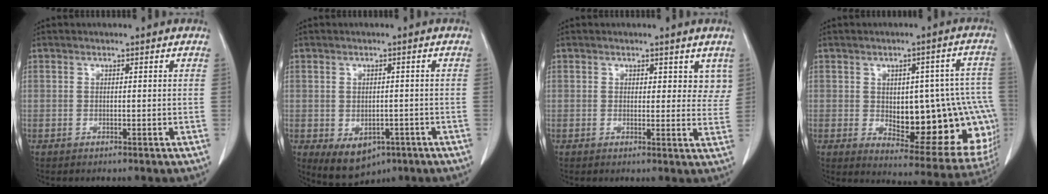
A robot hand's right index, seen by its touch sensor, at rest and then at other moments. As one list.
[{"total": 6.7, "force": [-3.2, 4.5, 3.8], "torque": [-0.058, -0.003, -0.034]}, {"total": 3.8, "force": [2.3, 2.3, 1.9], "torque": [0.002, -0.006, 0.023]}, {"total": 21.2, "force": [-2.7, 8.8, 19.1], "torque": [-0.165, 0.030, -0.001]}]